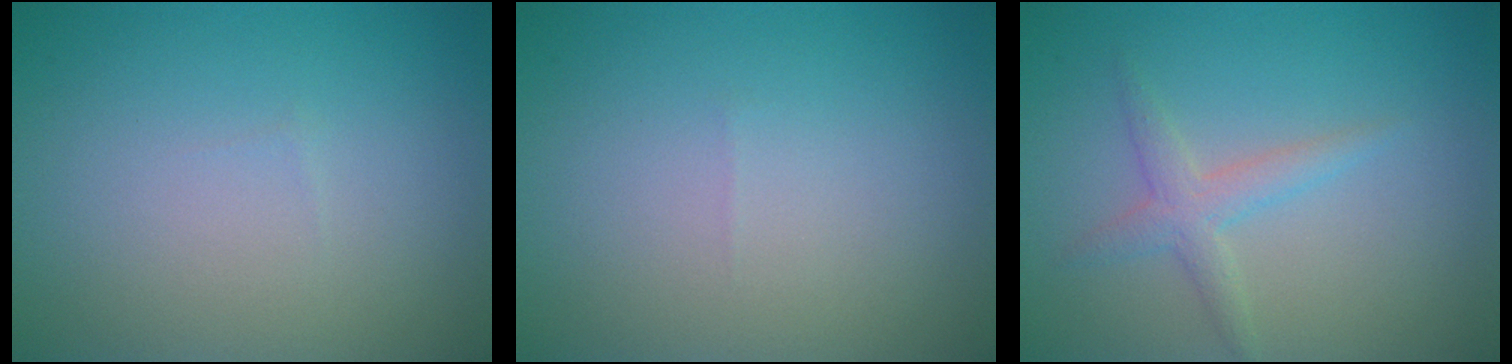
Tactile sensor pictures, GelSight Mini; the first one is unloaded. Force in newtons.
{"total": 0.0}
{"total": 2.1, "press": 2.1, "slide": 0.1}